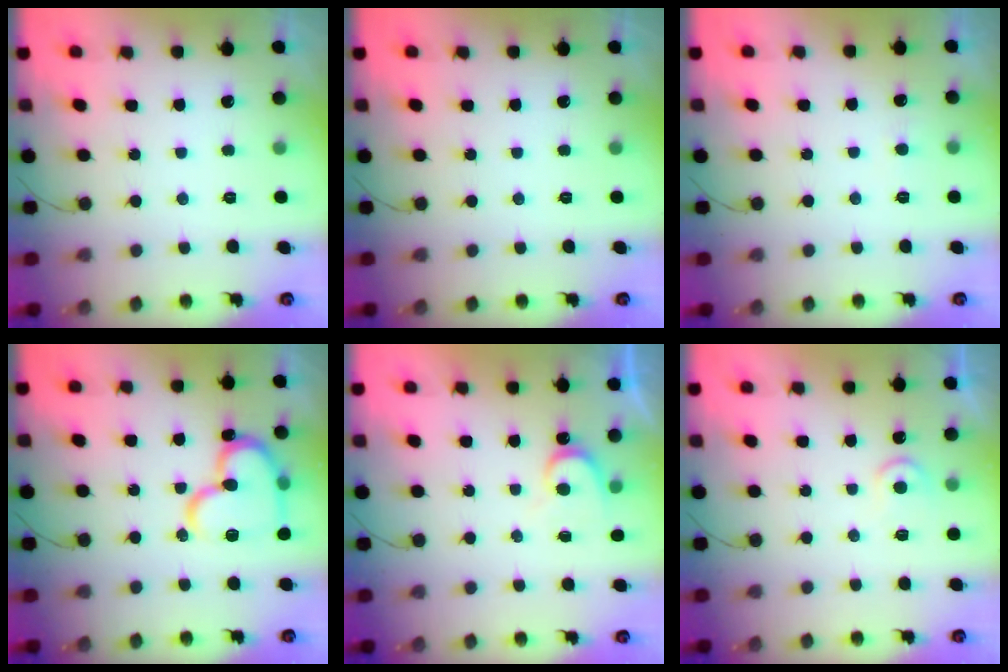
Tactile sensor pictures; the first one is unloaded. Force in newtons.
{"total": 0.0}
{"total": 3.6, "press": 3.6, "slide": 0.4}
{"total": 18.4, "press": 18.3, "slide": 1.8}
{"total": 5.8, "press": 5.8, "slide": 0.6}
{"total": 5.0, "press": 5.0, "slide": 0.5}